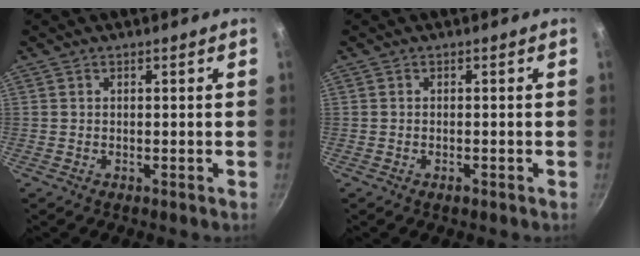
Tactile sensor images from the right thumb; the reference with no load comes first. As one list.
[{"total": 1.0, "force": [-0.6, 0.4, 0.6], "torque": [-0.013, 0.002, -0.010]}]